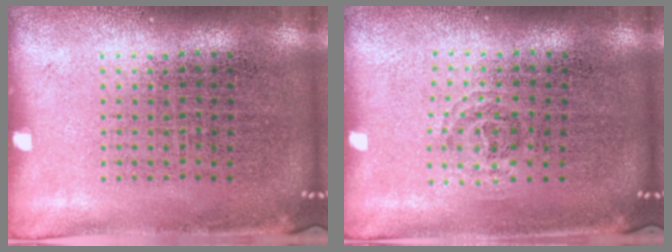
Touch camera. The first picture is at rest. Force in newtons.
{"total": 0.9, "press": 0.6, "slide": 0.7}